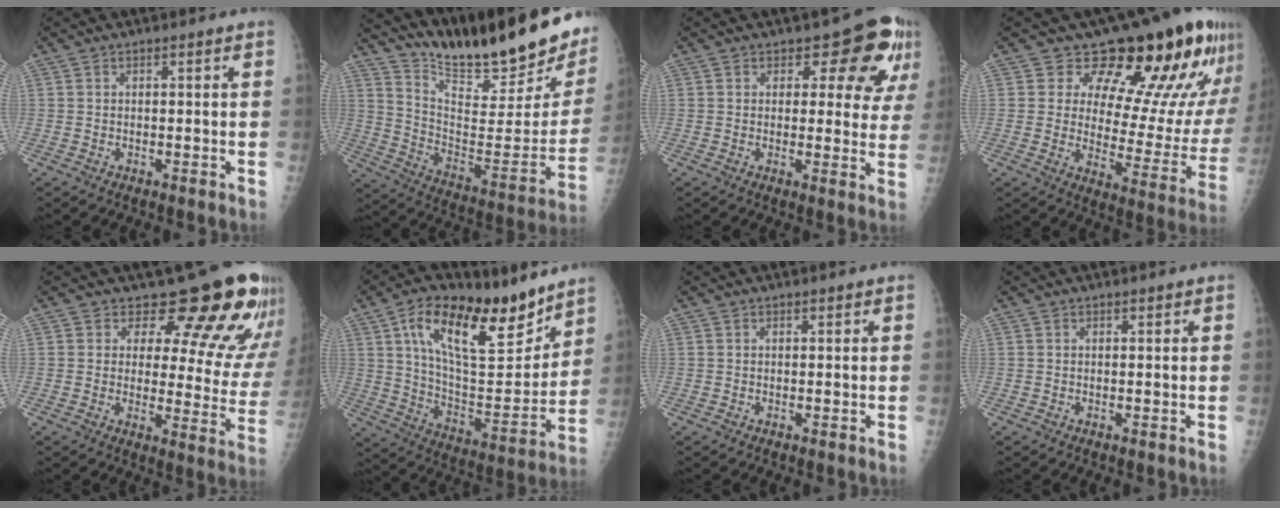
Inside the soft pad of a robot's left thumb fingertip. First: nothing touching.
{"total": 27.8, "force": [21.8, 6.4, 16.0], "torque": [-0.217, -0.120, 0.328]}
{"total": 9.4, "force": [5.2, 5.4, 5.6], "torque": [-0.024, -0.025, 0.050]}
{"total": 20.7, "force": [15.4, 8.4, 11.0], "torque": [-0.083, -0.096, 0.189]}
{"total": 17.5, "force": [13.2, 7.8, 8.5], "torque": [-0.046, -0.085, 0.143]}
{"total": 22.1, "force": [13.2, 9.2, 15.1], "torque": [-0.211, -0.061, 0.231]}
{"total": 0.0}
{"total": 0.0}